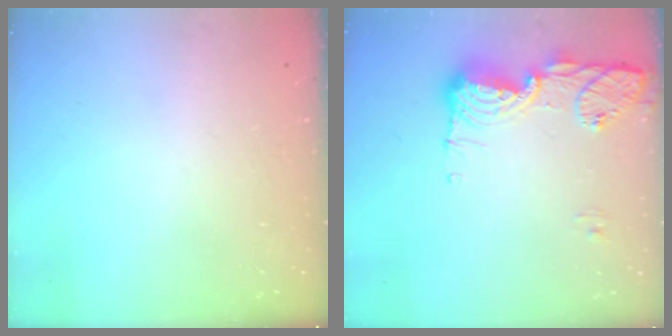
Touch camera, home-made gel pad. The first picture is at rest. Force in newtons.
{"total": 16.1, "press": 15.2, "slide": 5.3}